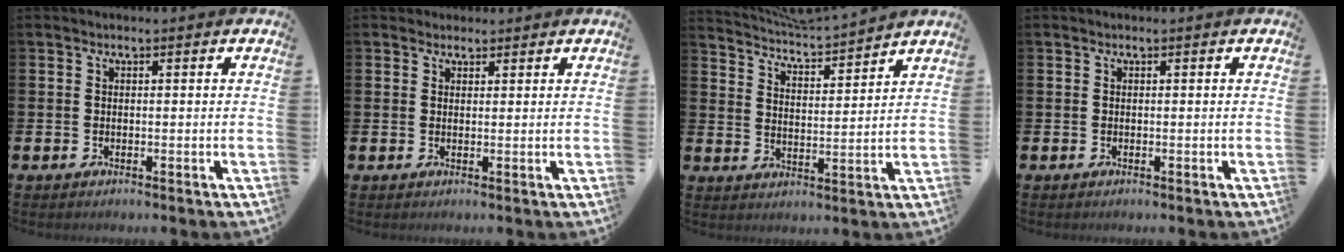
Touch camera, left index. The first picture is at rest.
{"total": 1.7, "force": [1.5, 0.8, 0.0], "torque": [0.015, -0.004, 0.024]}
{"total": 5.0, "force": [5.0, -0.3, 0.2], "torque": [-0.027, -0.045, 0.085]}
{"total": 0.0}